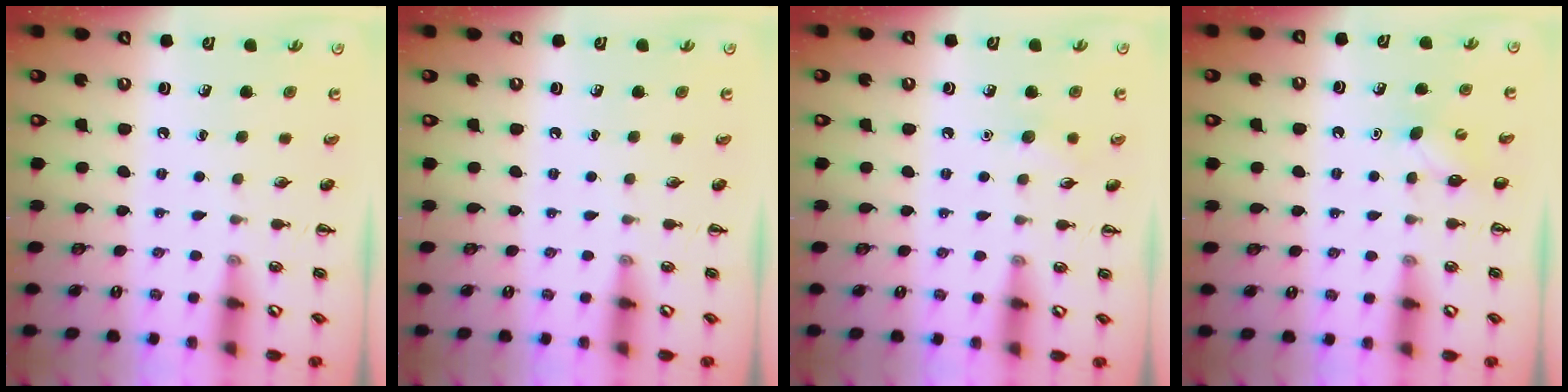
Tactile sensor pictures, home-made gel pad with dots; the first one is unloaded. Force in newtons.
{"total": 0.0}
{"total": 5.0, "press": 4.9, "slide": 1.3}
{"total": 3.0, "press": 2.9, "slide": 0.7}